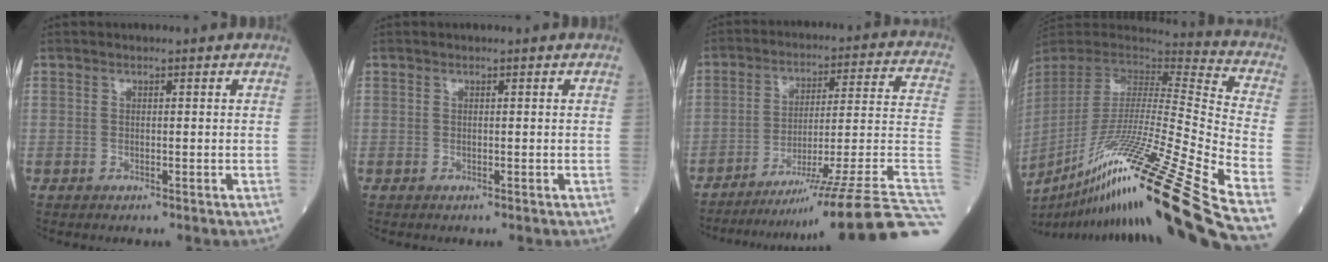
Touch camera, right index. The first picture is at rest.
{"total": 0.0}
{"total": 25.7, "force": [-20.5, -3.3, 15.1], "torque": [-0.098, -0.016, -0.300]}
{"total": 34.5, "force": [-23.3, -1.6, 25.4], "torque": [-0.402, -0.066, -0.399]}